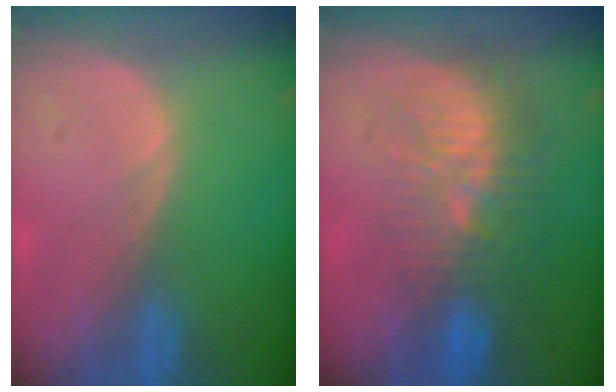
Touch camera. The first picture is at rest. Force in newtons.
{"total": 9.7, "press": 9.1, "slide": 3.6}